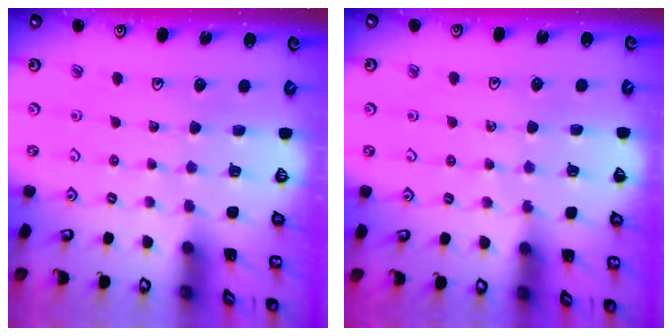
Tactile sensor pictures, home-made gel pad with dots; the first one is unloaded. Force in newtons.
{"total": 5.6, "press": 5.5, "slide": 1.4}